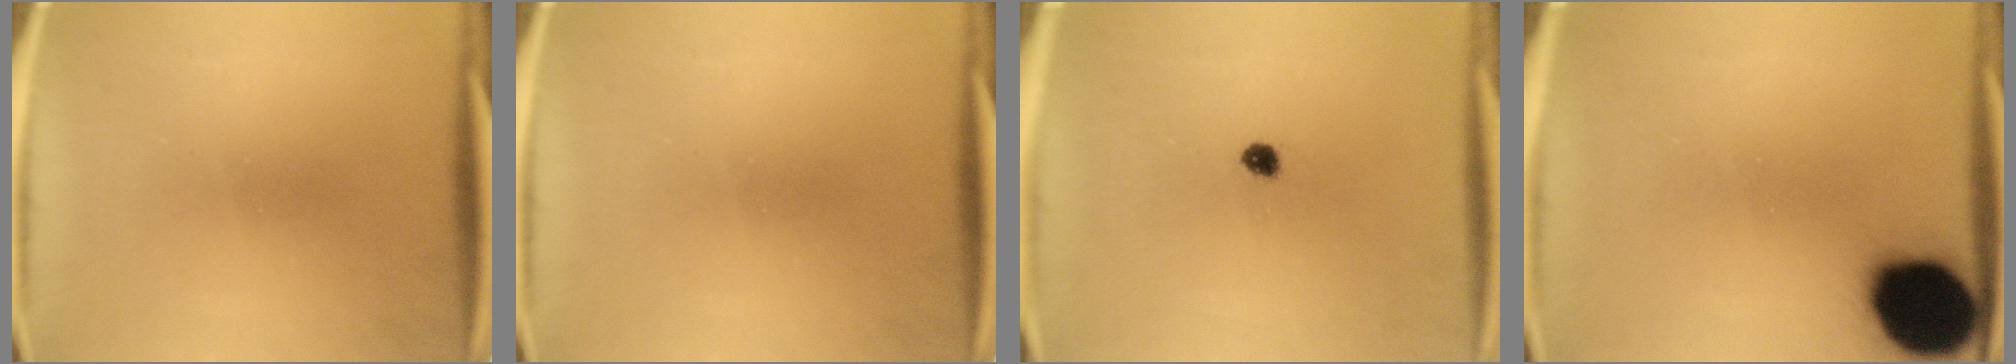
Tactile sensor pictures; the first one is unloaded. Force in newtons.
{"total": 0.0}
{"total": 1.9}
{"total": 19.6}